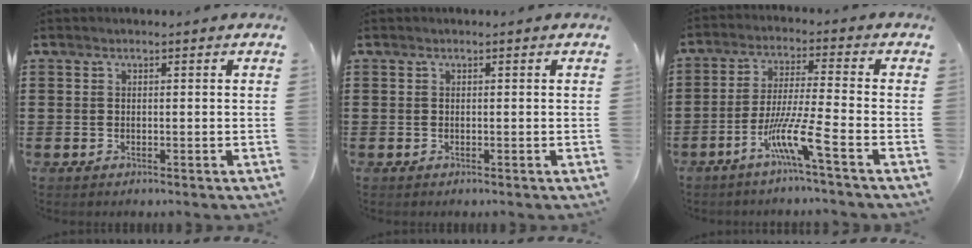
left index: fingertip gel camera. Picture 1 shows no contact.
{"total": 0.0}
{"total": 9.1, "force": [-5.4, 0.4, 7.3], "torque": [-0.153, -0.006, -0.106]}